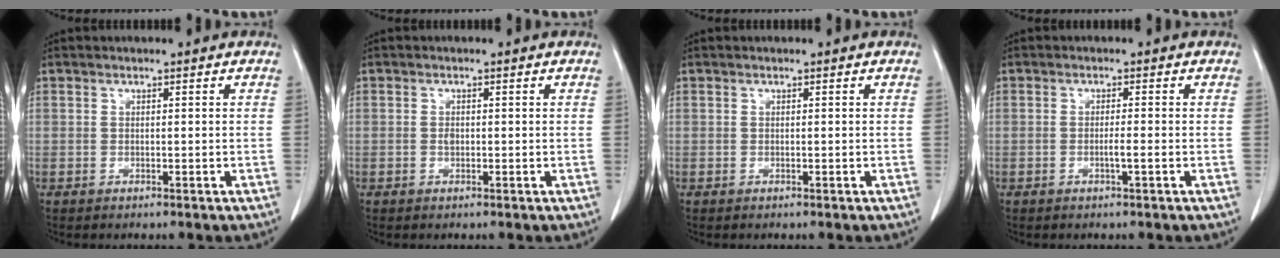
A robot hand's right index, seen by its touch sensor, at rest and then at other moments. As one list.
[{"total": 0.7, "force": [-0.1, 0.5, 0.5], "torque": [-0.010, 0.002, 0.000]}, {"total": 0.0}, {"total": 1.4, "force": [-0.5, -0.2, 1.4], "torque": [-0.024, 0.000, -0.008]}]